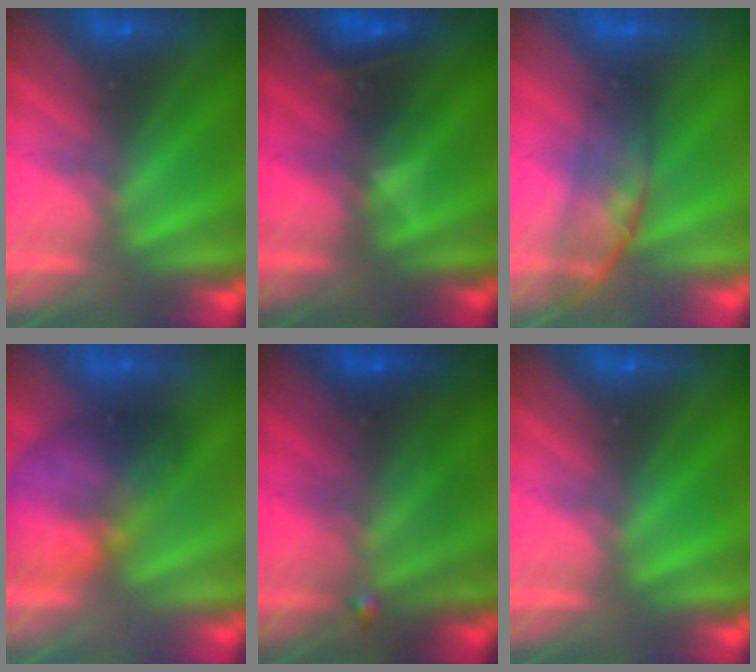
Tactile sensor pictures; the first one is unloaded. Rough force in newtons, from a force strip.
{"total": 2.9}
{"total": 2.7}
{"total": 7.3}
{"total": 7.0}
{"total": 0.0}